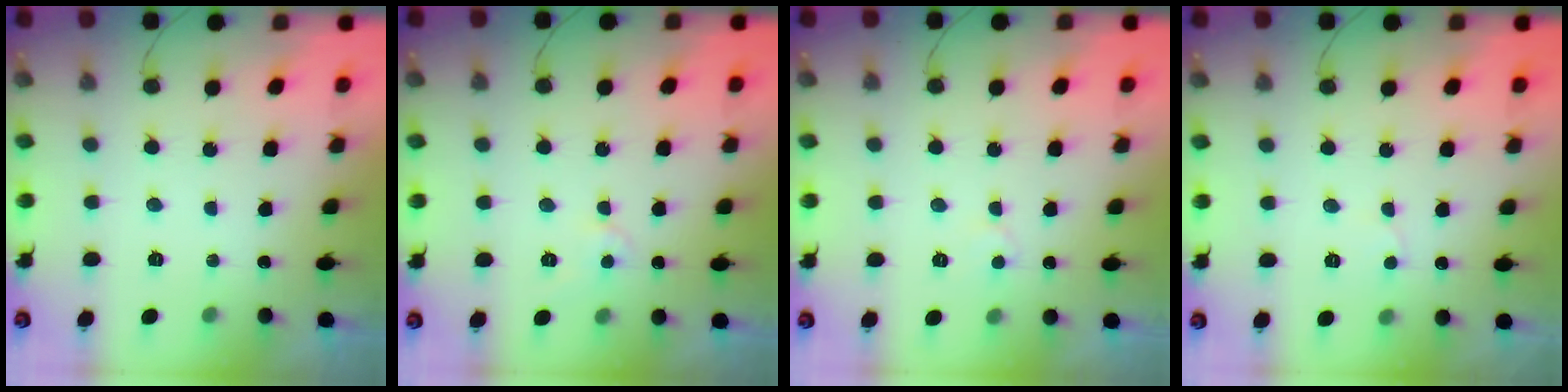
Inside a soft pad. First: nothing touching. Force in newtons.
{"total": 3.9, "press": 3.9, "slide": 0.3}
{"total": 4.6, "press": 4.6, "slide": 0.6}
{"total": 4.6, "press": 4.6, "slide": 0.6}